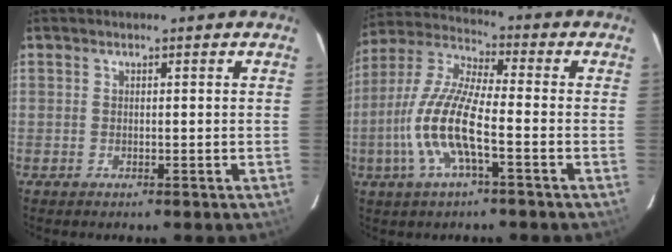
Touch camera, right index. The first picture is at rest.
{"total": 13.2, "force": [-4.0, 2.8, 12.3], "torque": [-0.262, -0.002, -0.082]}